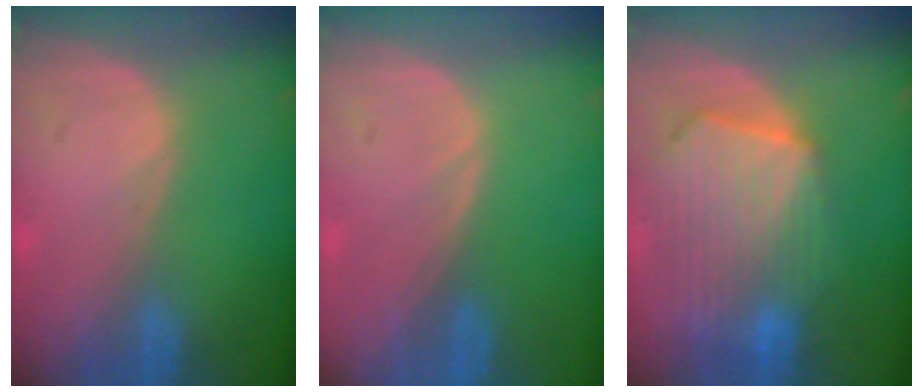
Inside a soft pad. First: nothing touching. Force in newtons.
{"total": 0.0}
{"total": 10.7, "press": 9.3, "slide": 5.2}